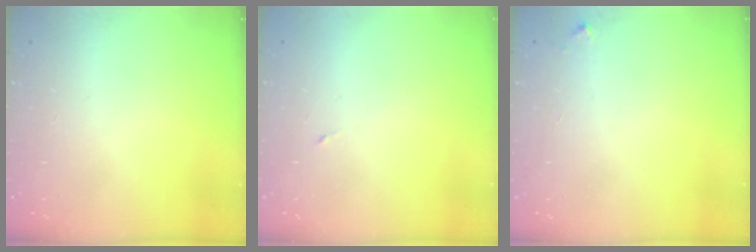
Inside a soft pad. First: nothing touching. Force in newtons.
{"total": 3.1, "press": 2.9, "slide": 1.1}
{"total": 3.1, "press": 3.1, "slide": 0.1}